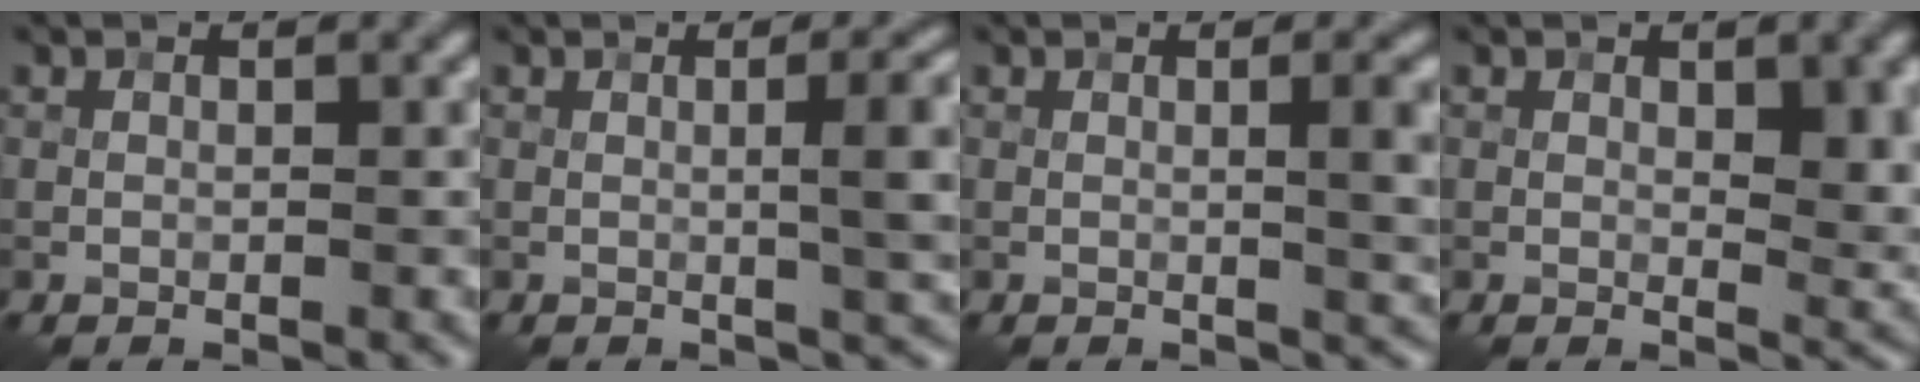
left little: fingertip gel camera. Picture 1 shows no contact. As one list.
[{"total": 6.2, "force": [0.3, 1.7, 5.9], "torque": [-0.064, 0.013, 0.002]}, {"total": 4.5, "force": [0.3, 1.2, 4.3], "torque": [-0.049, 0.011, 0.001]}, {"total": 4.5, "force": [1.0, 1.8, 4.1], "torque": [-0.050, -0.004, 0.017]}]